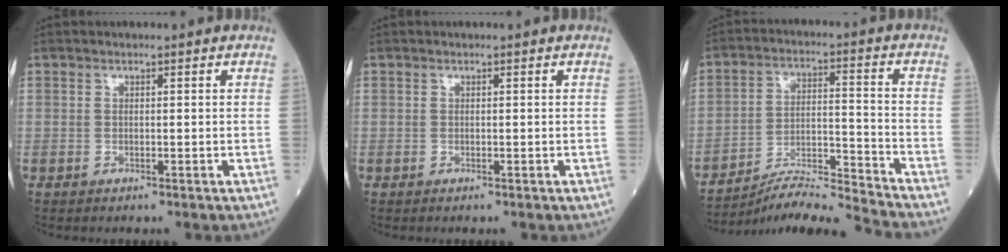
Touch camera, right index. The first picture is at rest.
{"total": 0.0}
{"total": 11.1, "force": [-10.7, -2.7, 1.8], "torque": [-0.028, 0.016, -0.192]}